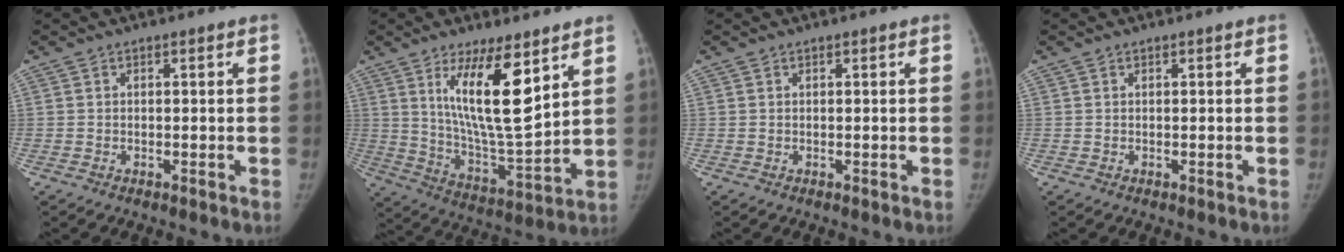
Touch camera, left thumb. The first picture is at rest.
{"total": 16.4, "force": [7.7, 4.5, 13.7], "torque": [-0.221, -0.057, 0.148]}
{"total": 0.0}
{"total": 0.0}